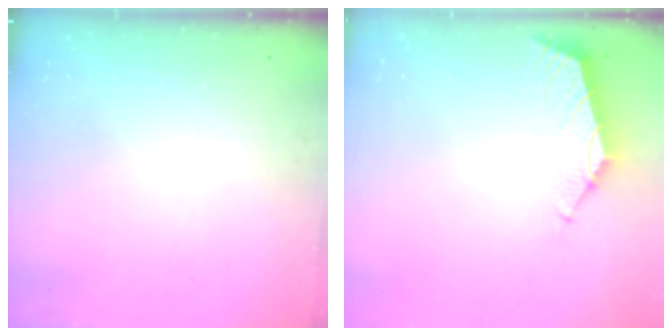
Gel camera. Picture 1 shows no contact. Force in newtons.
{"total": 2.3, "press": 2.2, "slide": 0.6}